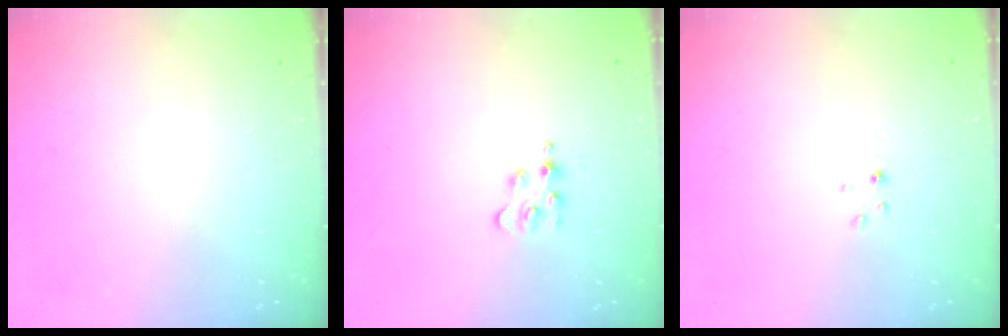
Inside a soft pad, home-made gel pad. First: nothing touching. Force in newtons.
{"total": 3.0, "press": 3.0, "slide": 0.5}
{"total": 1.1, "press": 1.1, "slide": 0.2}